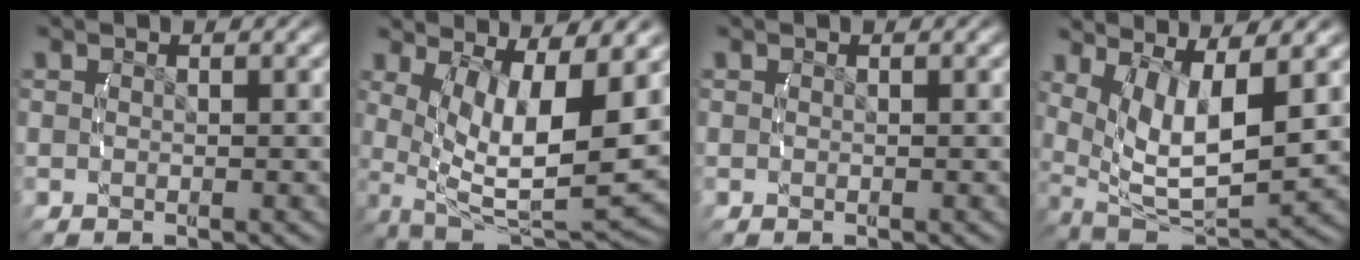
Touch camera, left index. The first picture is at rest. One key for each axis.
{"total": 11.1, "fx": -1.1, "fy": 6.3, "fz": 9.0, "tx": -0.177, "ty": -0.055, "tz": 0.003}
{"total": 0.0}
{"total": 10.1, "fx": 0.5, "fy": 6.8, "fz": 7.5, "tx": -0.167, "ty": -0.047, "tz": 0.025}